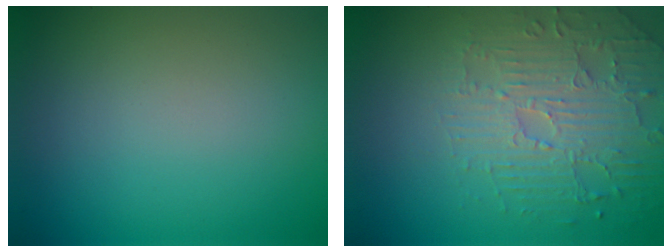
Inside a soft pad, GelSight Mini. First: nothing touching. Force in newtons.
{"total": 4.6, "press": 3.8, "slide": 2.6}